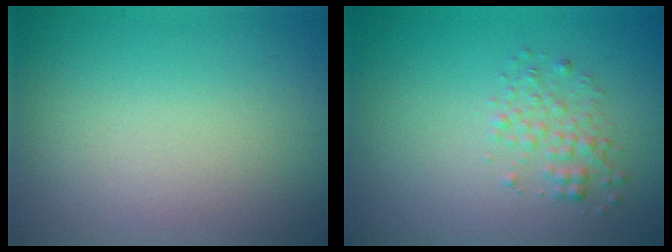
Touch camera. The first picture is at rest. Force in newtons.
{"total": 1.8, "press": 1.8, "slide": 0.1}